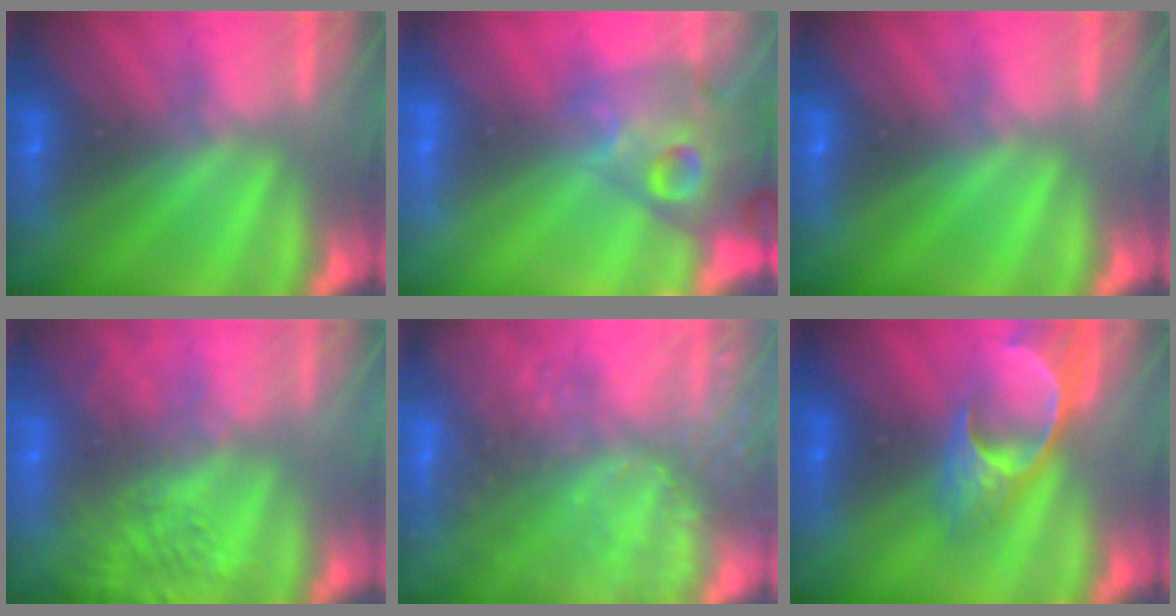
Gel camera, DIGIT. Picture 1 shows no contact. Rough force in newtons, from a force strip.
{"total": 7.8}
{"total": 0.0}
{"total": 9.6}
{"total": 6.5}
{"total": 4.9}